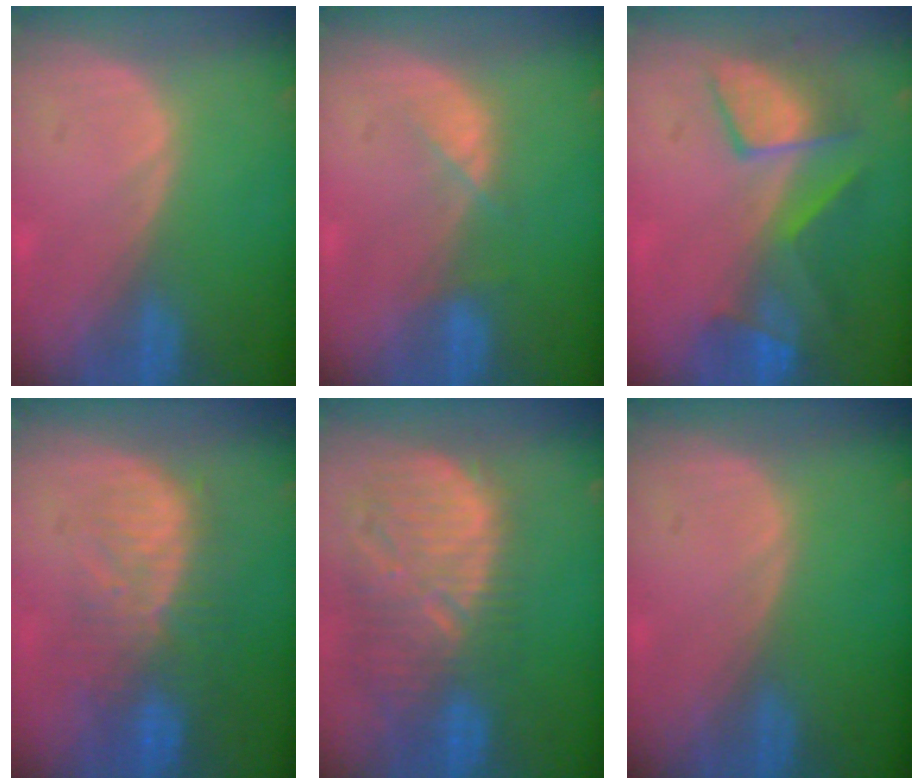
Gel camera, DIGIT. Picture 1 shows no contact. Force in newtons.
{"total": 2.4, "press": 2.3, "slide": 0.5}
{"total": 7.6, "press": 7.5, "slide": 1.2}
{"total": 10.3, "press": 8.8, "slide": 5.4}
{"total": 12.8, "press": 11.3, "slide": 6.2}
{"total": 0.0}